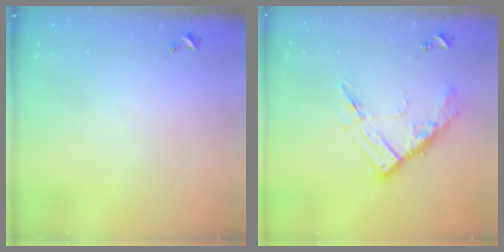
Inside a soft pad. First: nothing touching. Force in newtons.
{"total": 12.4, "press": 12.4, "slide": 0.9}